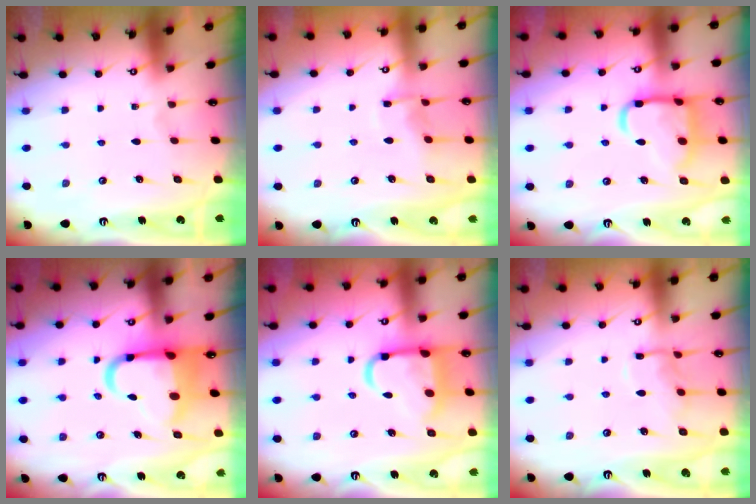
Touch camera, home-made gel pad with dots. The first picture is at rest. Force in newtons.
{"total": 6.3, "press": 6.3, "slide": 0.7}
{"total": 16.5, "press": 16.5, "slide": 1.3}
{"total": 10.7, "press": 10.4, "slide": 2.5}
{"total": 12.6, "press": 12.5, "slide": 1.5}
{"total": 8.6, "press": 8.6, "slide": 0.6}